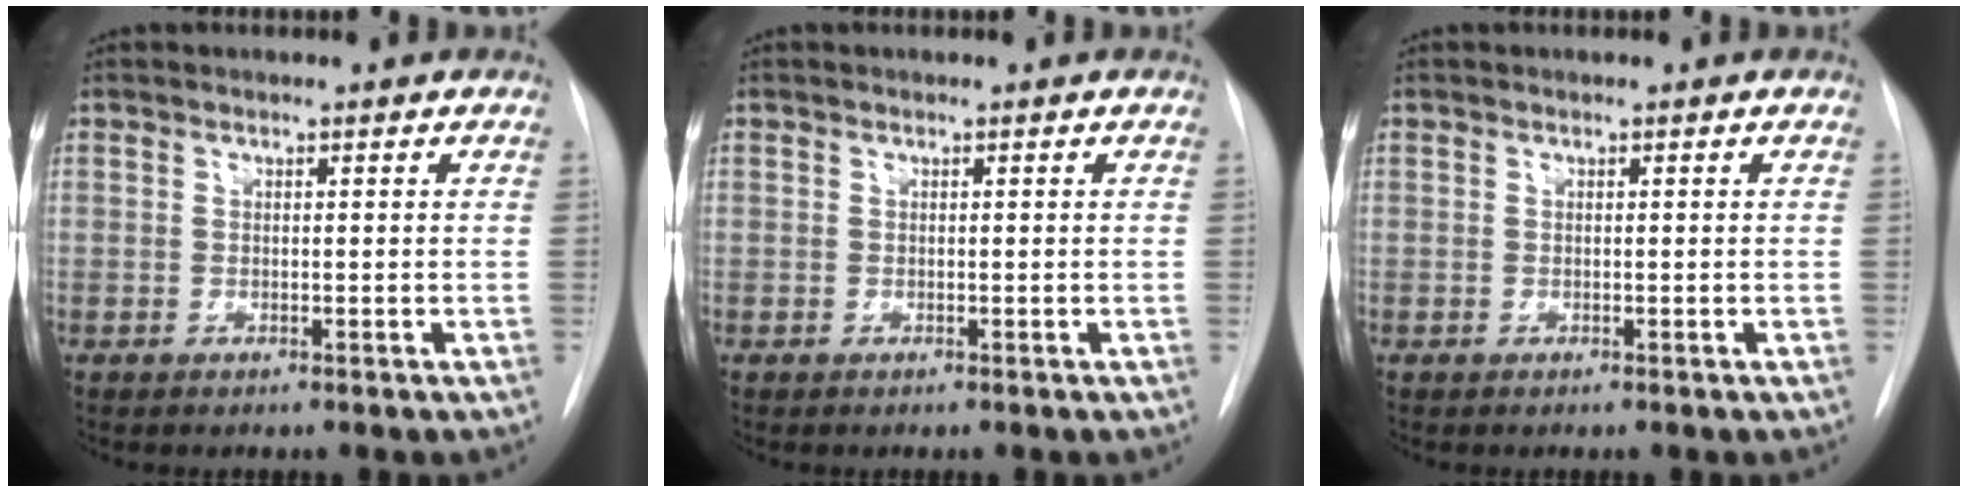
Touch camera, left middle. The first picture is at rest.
{"total": 0.0}
{"total": 0.0}